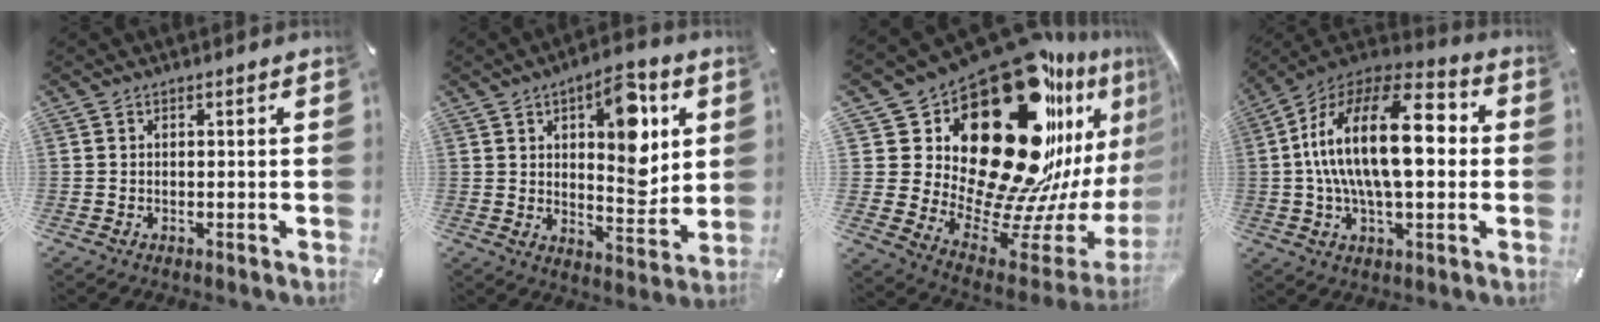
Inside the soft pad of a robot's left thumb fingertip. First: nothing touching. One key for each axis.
{"total": 14.1, "fx": 5.8, "fy": 7.1, "fz": 10.7, "tx": -0.128, "ty": -0.030, "tz": 0.095}
{"total": 39.4, "fx": 18.7, "fy": 20.5, "fz": 28.0, "tx": -0.389, "ty": -0.239, "tz": 0.398}
{"total": 24.1, "fx": 1.8, "fy": 12.2, "fz": 20.7, "tx": -0.392, "ty": -0.004, "tz": 0.017}